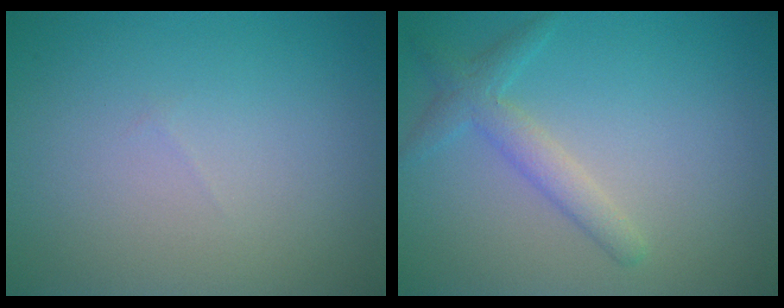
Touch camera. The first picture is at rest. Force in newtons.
{"total": 2.5, "press": 2.5, "slide": 0.2}